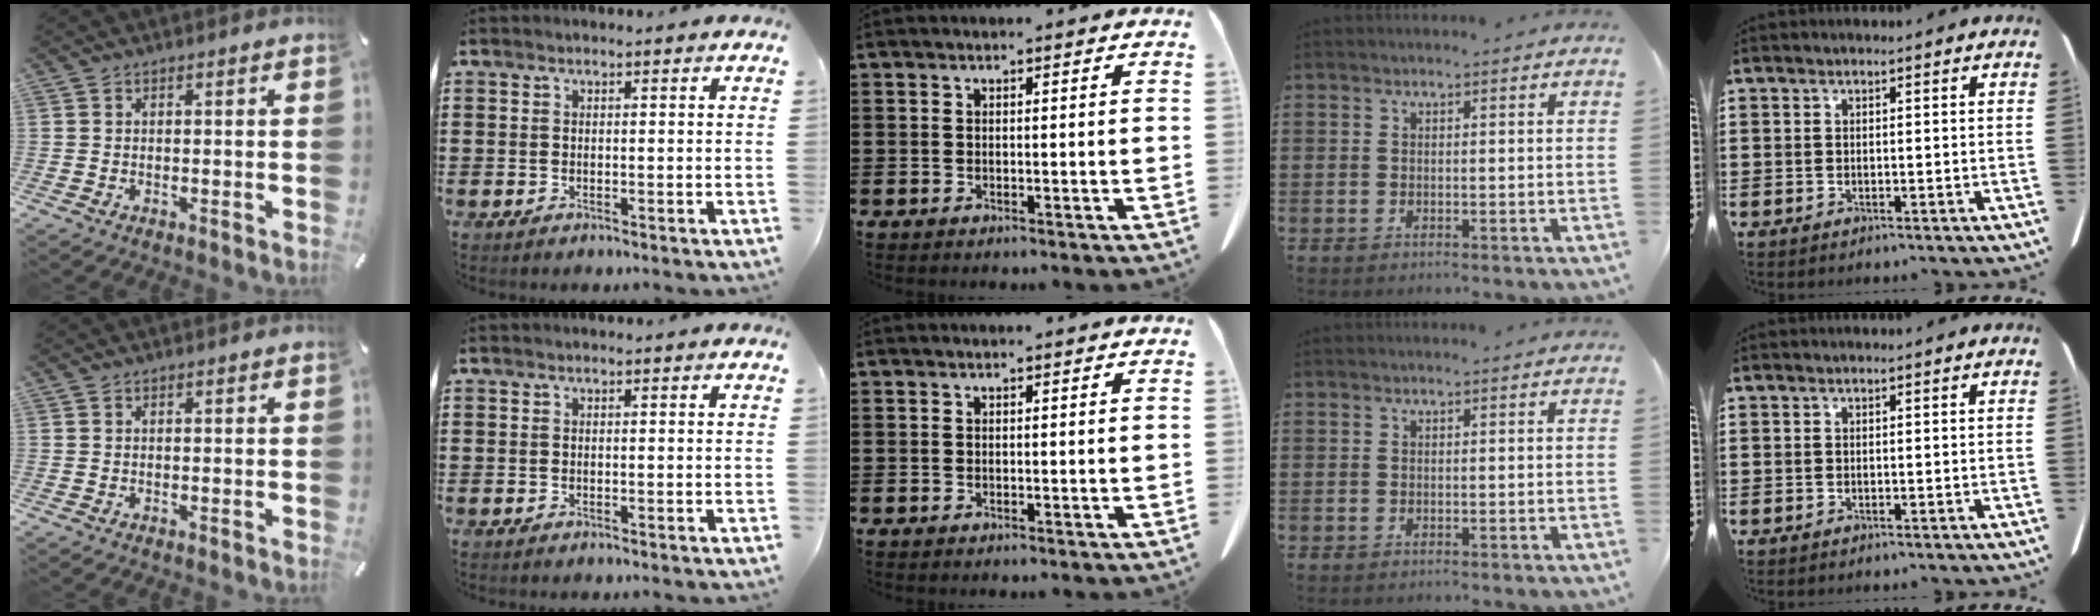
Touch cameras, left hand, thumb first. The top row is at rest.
{}